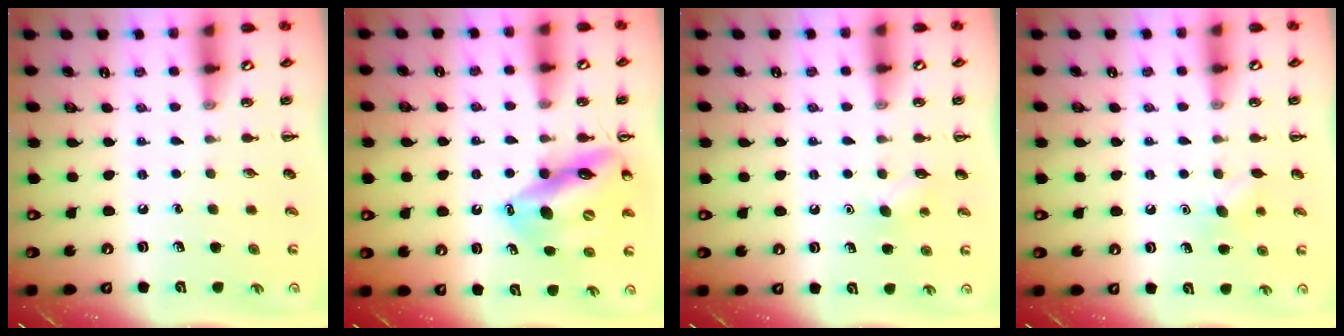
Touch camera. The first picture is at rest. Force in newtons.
{"total": 14.6, "press": 14.2, "slide": 3.6}
{"total": 5.7, "press": 5.5, "slide": 1.4}
{"total": 6.2, "press": 6.0, "slide": 1.5}